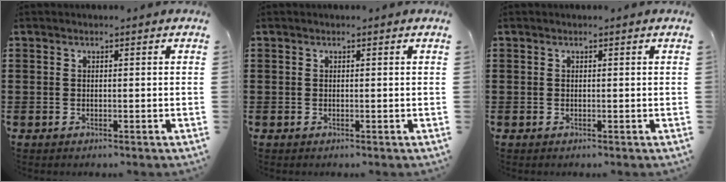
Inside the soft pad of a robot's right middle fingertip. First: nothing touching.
{"total": 0.0}
{"total": 0.0}